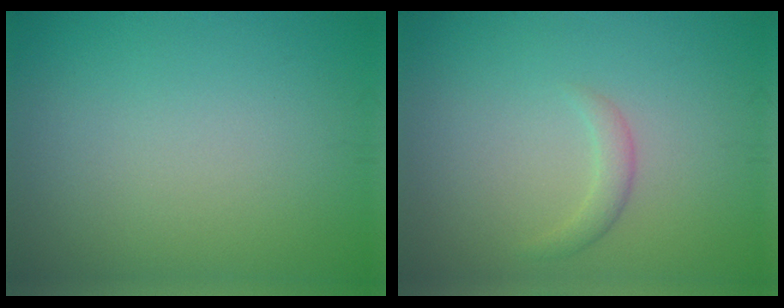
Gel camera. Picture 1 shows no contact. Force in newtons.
{"total": 1.3, "press": 1.3, "slide": 0.1}